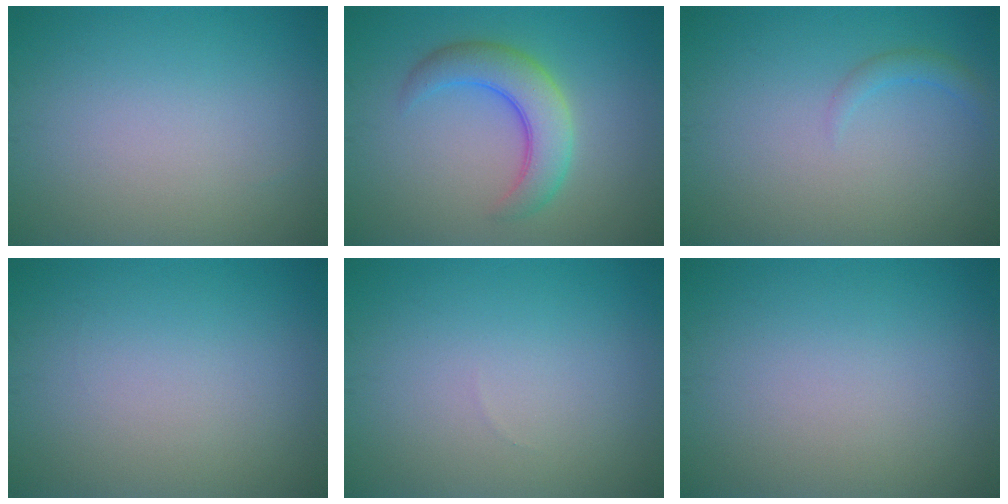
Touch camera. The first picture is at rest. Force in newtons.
{"total": 5.1, "press": 5.1, "slide": 0.2}
{"total": 1.1, "press": 1.1, "slide": 0.1}
{"total": 0.0}
{"total": 0.0}
{"total": 0.0}